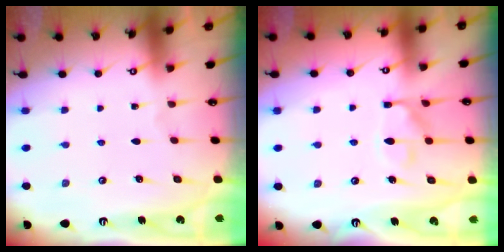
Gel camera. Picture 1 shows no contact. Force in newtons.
{"total": 11.6, "press": 11.5, "slide": 1.2}